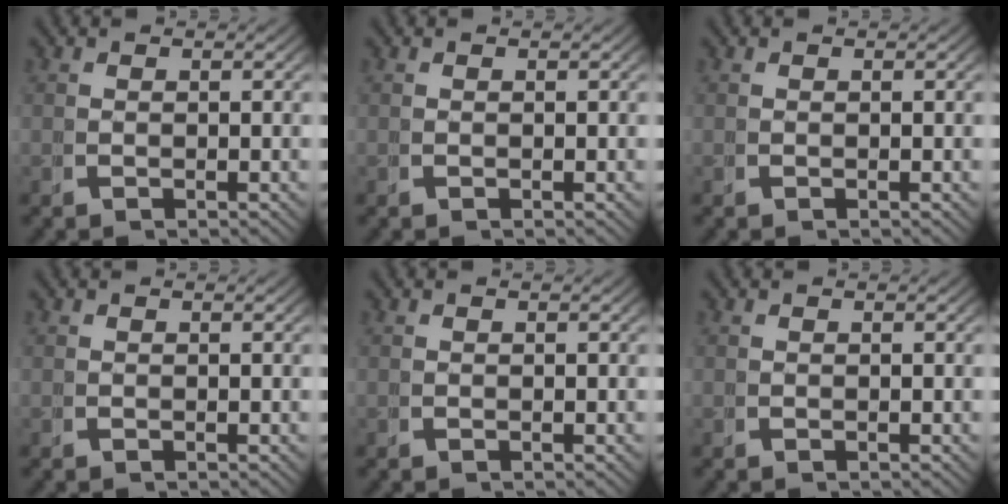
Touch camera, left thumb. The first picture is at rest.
{"total": 0.0}
{"total": 0.0}
{"total": 0.0}
{"total": 0.0}
{"total": 0.0}